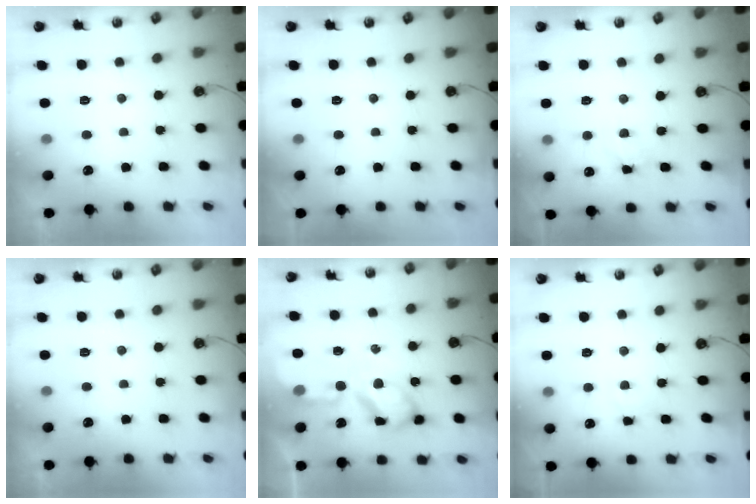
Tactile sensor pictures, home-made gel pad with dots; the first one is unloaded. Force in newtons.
{"total": 0.0}
{"total": 4.9, "press": 4.8, "slide": 0.7}
{"total": 0.0}
{"total": 12.4, "press": 12.3, "slide": 1.2}
{"total": 3.0, "press": 3.0, "slide": 0.5}